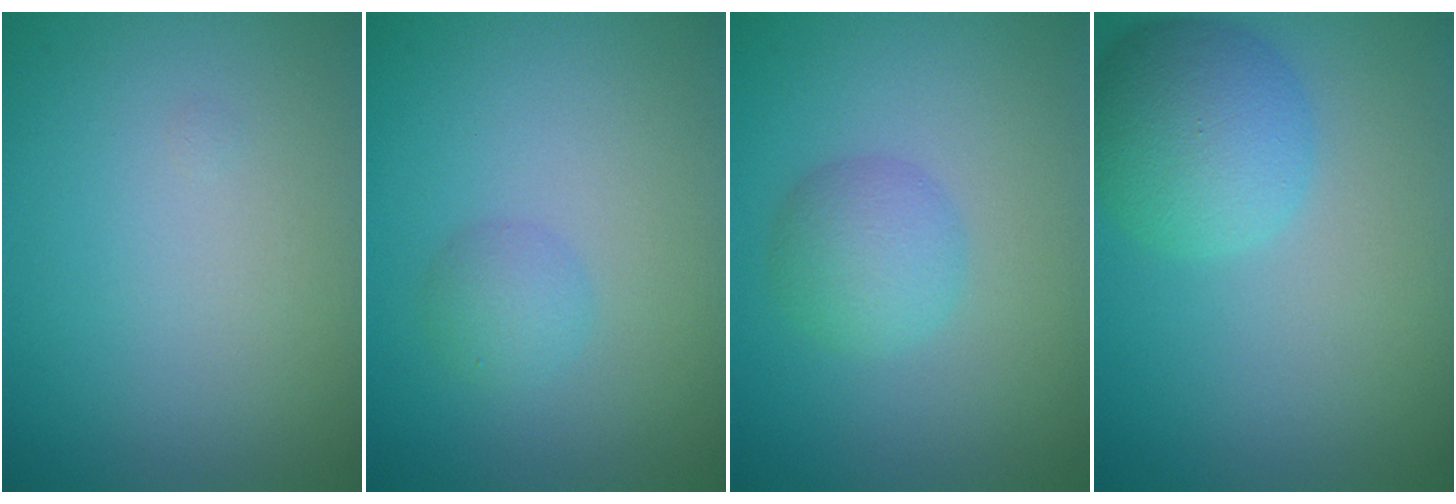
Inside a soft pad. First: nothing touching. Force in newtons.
{"total": 1.7, "press": 1.7, "slide": 0.1}
{"total": 2.9, "press": 2.9, "slide": 0.0}
{"total": 5.2, "press": 5.2, "slide": 0.2}